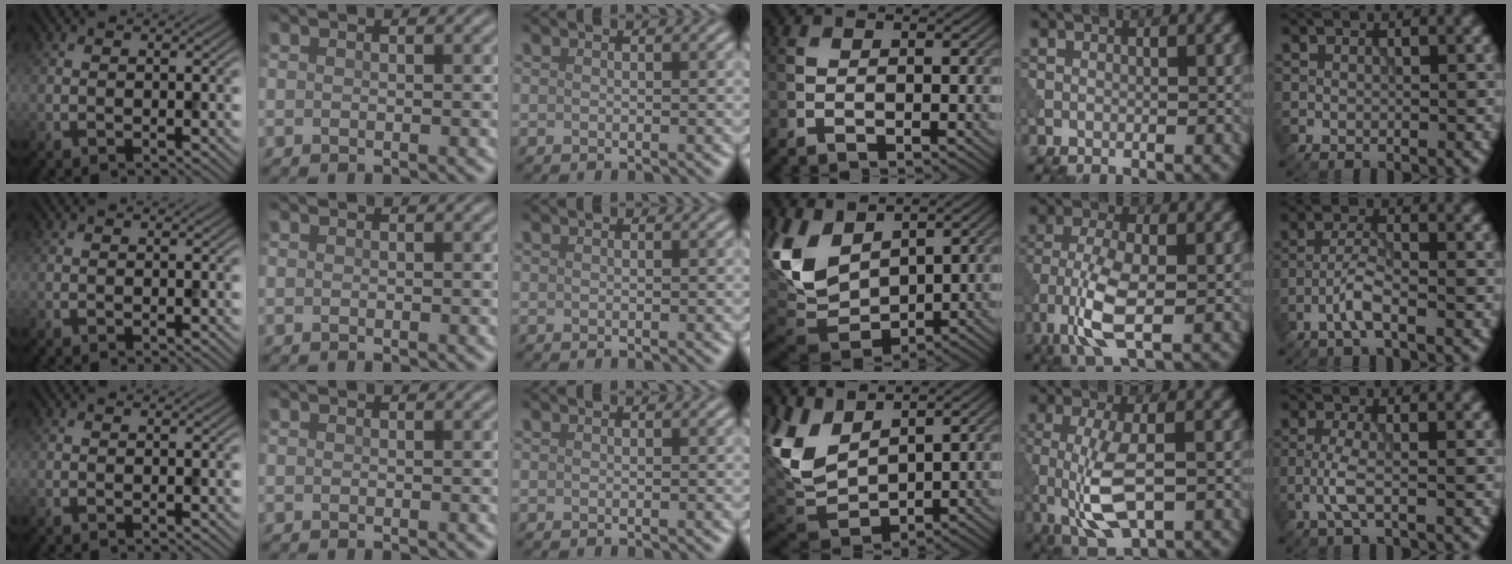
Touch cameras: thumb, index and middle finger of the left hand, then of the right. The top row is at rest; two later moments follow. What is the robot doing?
{"motion": "wipe", "object": "makeup brush"}